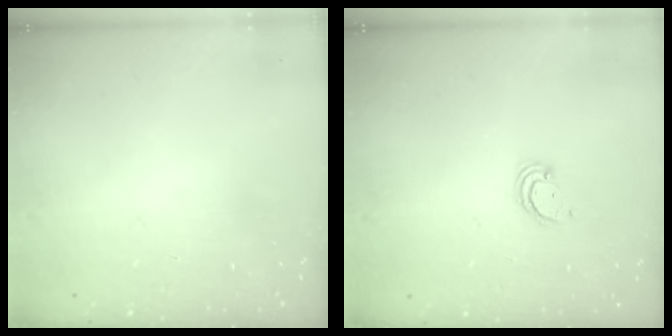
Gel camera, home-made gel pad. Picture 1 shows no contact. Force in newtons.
{"total": 2.2, "press": 2.2, "slide": 0.2}